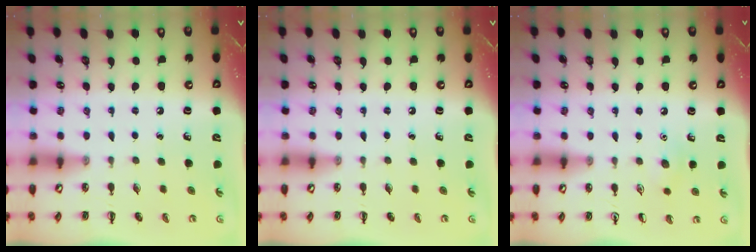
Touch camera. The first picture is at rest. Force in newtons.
{"total": 0.0}
{"total": 6.8, "press": 6.5, "slide": 2.1}